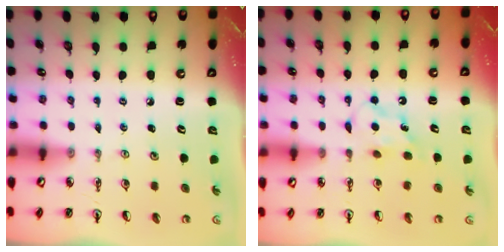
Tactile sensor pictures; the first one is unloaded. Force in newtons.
{"total": 5.5, "press": 5.5, "slide": 0.6}